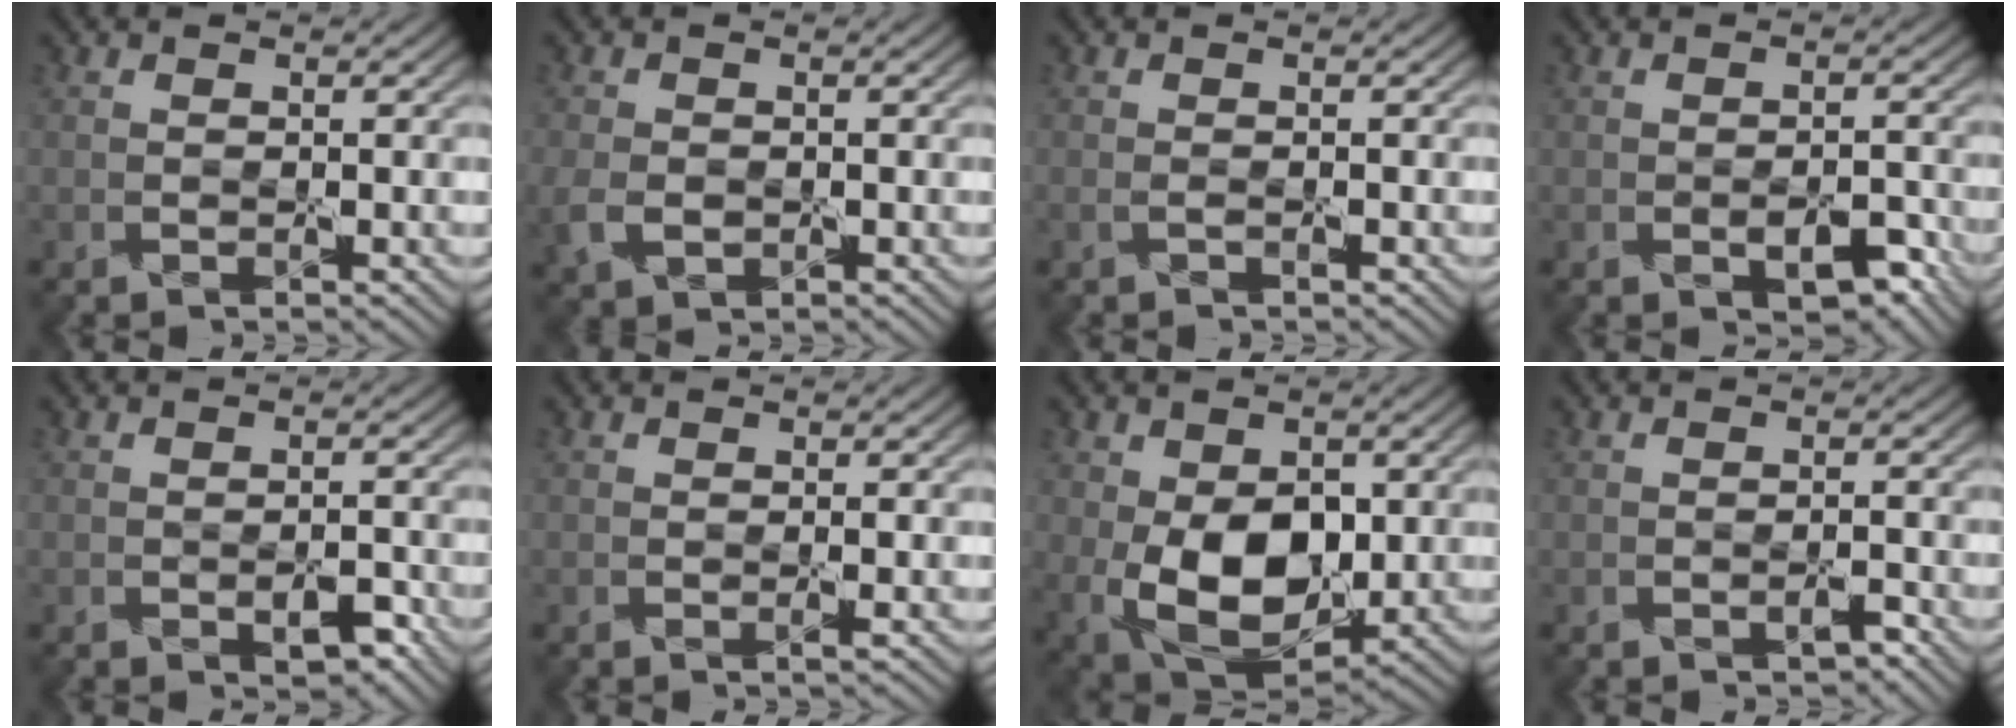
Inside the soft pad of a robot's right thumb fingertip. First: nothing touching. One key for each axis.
{"total": 3.5, "fx": -1.0, "fy": 2.6, "fz": 2.2, "tx": -0.063, "ty": -0.013, "tz": -0.022}
{"total": 0.6, "fx": -0.3, "fy": 0.1, "fz": 0.5, "tx": -0.012, "ty": -0.002, "tz": -0.007}
{"total": 3.6, "fx": -1.5, "fy": 1.9, "fz": 2.6, "tx": -0.042, "ty": -0.006, "tz": -0.017}
{"total": 2.4, "fx": -0.9, "fy": 1.3, "fz": 1.8, "tx": -0.030, "ty": -0.007, "tz": -0.009}
{"total": 0.7, "fx": 0.1, "fy": 0.0, "fz": 0.7, "tx": -0.015, "ty": -0.001, "tz": -0.001}
{"total": 11.2, "fx": -0.9, "fy": 7.2, "fz": 8.5, "tx": -0.176, "ty": -0.020, "tz": -0.004}
{"total": 1.2, "fx": -0.6, "fy": 0.6, "fz": 0.9, "tx": -0.016, "ty": -0.002, "tz": -0.009}